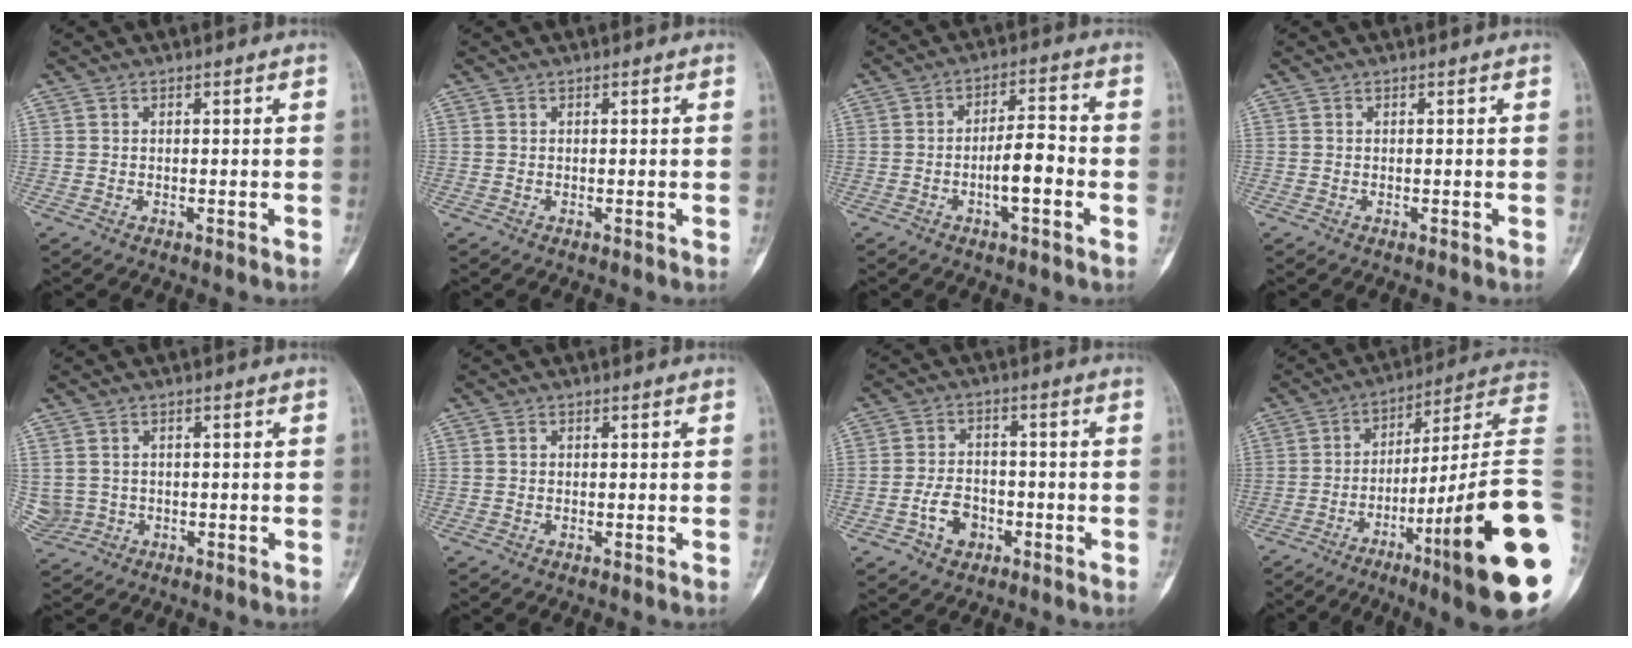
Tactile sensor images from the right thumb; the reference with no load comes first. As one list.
[{"total": 0.0}, {"total": 7.5, "force": [-2.1, 2.3, 6.9], "torque": [-0.107, 0.021, -0.039]}, {"total": 0.0}, {"total": 4.2, "force": [-0.1, 4.0, 1.3], "torque": [-0.028, 0.010, 0.011]}, {"total": 0.6, "force": [0.1, 0.5, 0.3], "torque": [0.001, 0.002, -0.001]}, {"total": 6.5, "force": [-2.7, 4.8, 3.5], "torque": [-0.045, 0.024, -0.043]}, {"total": 27.2, "force": [-8.2, 2.5, 25.9], "torque": [-0.318, 0.031, -0.126]}]